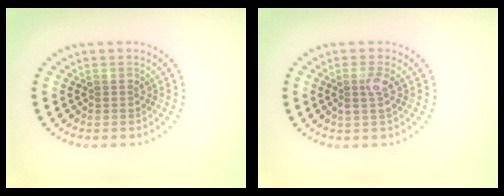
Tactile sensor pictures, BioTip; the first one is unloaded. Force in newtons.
{"total": 1.7, "press": 1.4, "slide": 0.9}